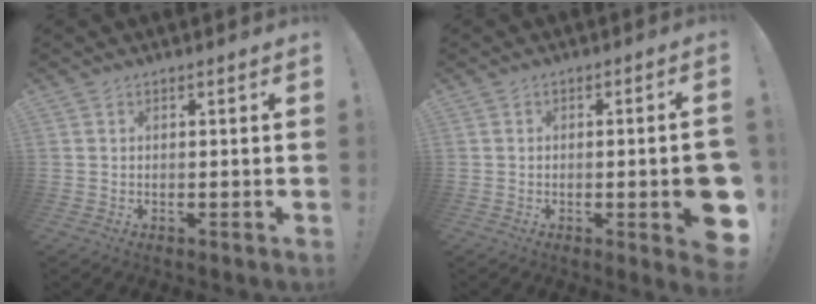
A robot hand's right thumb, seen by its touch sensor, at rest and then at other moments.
{"total": 8.1, "force": [-2.1, 1.6, 7.7], "torque": [-0.097, -0.001, -0.025]}